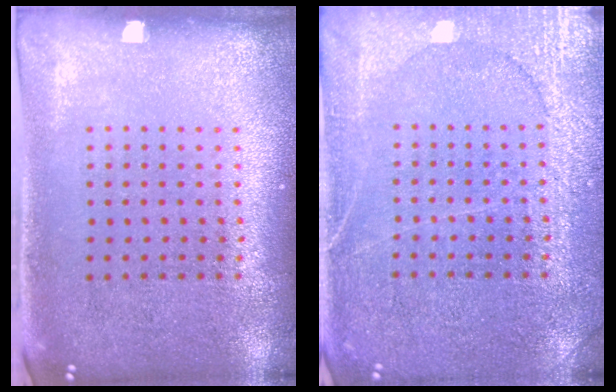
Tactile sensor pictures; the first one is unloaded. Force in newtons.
{"total": 4.7, "press": 4.7, "slide": 0.6}